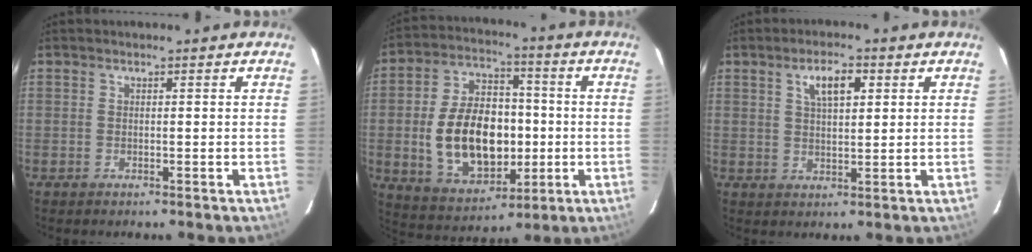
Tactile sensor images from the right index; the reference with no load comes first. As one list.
[{"total": 17.8, "force": [-2.0, 11.4, 13.5], "torque": [-0.271, 0.019, -0.010]}, {"total": 5.6, "force": [2.4, 2.1, 4.6], "torque": [-0.080, 0.010, 0.045]}]